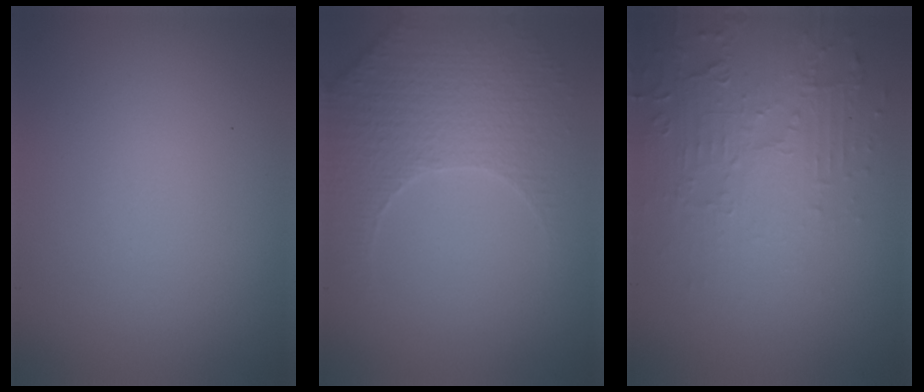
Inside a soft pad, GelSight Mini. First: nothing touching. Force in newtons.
{"total": 3.7, "press": 3.6, "slide": 1.0}
{"total": 5.5, "press": 3.6, "slide": 4.1}